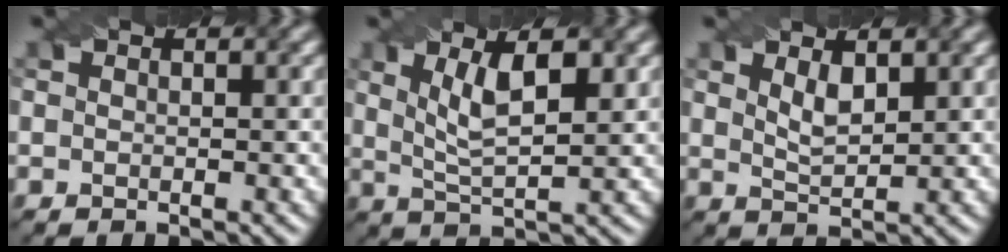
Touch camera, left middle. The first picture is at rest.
{"total": 5.1, "force": [1.7, 1.6, 4.5], "torque": [-0.090, -0.002, 0.037]}
{"total": 2.1, "force": [1.2, 0.8, 1.6], "torque": [-0.033, -0.005, 0.025]}